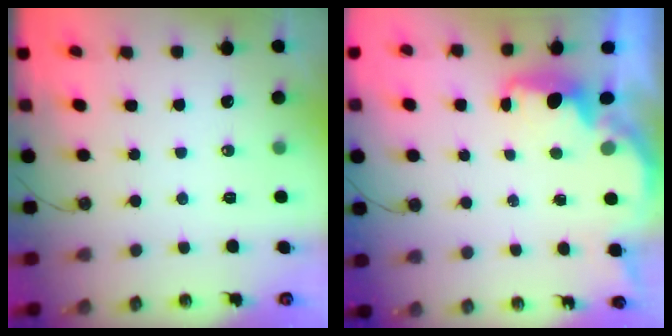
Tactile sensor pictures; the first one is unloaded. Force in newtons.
{"total": 2.1, "press": 2.0, "slide": 0.8}